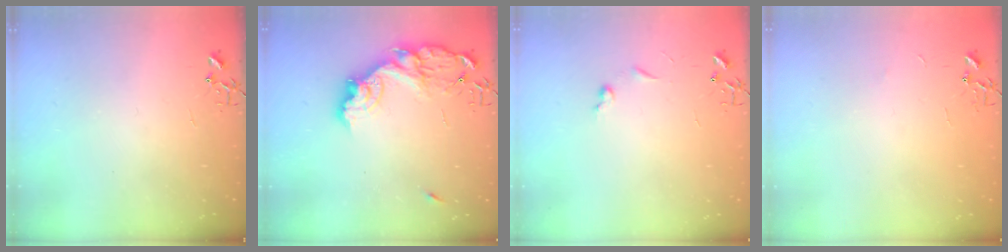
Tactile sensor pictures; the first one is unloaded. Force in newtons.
{"total": 15.3, "press": 15.2, "slide": 1.1}
{"total": 4.4, "press": 4.3, "slide": 0.6}
{"total": 2.4, "press": 2.4, "slide": 0.3}